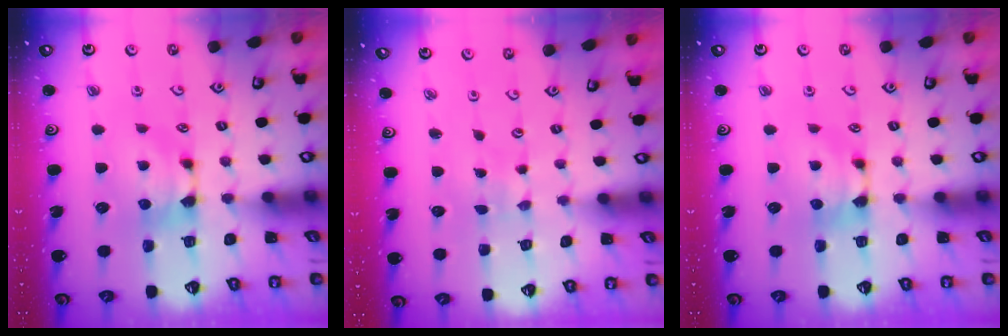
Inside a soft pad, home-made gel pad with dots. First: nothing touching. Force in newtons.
{"total": 6.7, "press": 6.7, "slide": 0.4}
{"total": 0.0}